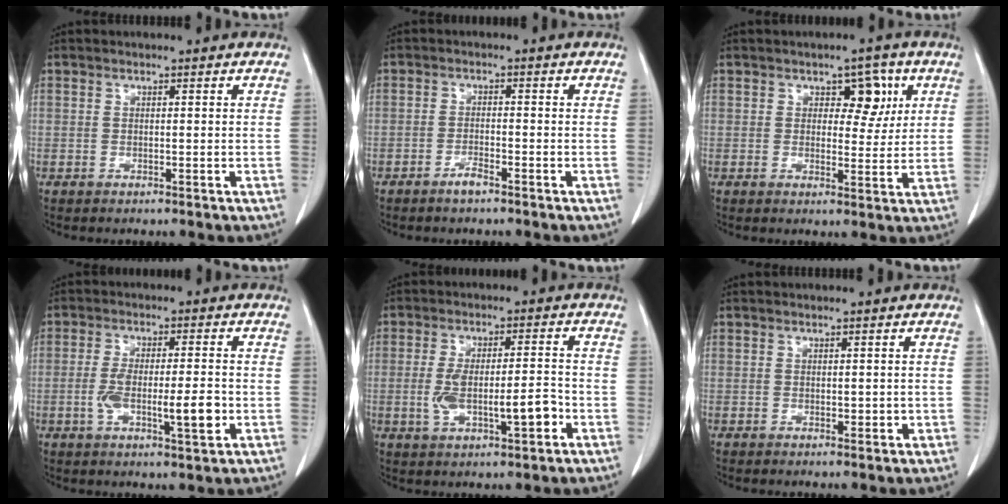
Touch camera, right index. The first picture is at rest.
{"total": 2.0, "force": [-1.6, 0.2, 1.2], "torque": [-0.027, 0.000, -0.028]}
{"total": 5.1, "force": [2.0, 3.0, 3.7], "torque": [-0.038, 0.008, 0.028]}
{"total": 8.5, "force": [-1.9, 1.7, 8.1], "torque": [-0.143, -0.002, -0.030]}
{"total": 8.9, "force": [-2.2, 2.3, 8.3], "torque": [-0.154, 0.010, -0.029]}
{"total": 1.4, "force": [-0.1, 0.8, 1.2], "torque": [-0.013, -0.002, 0.002]}